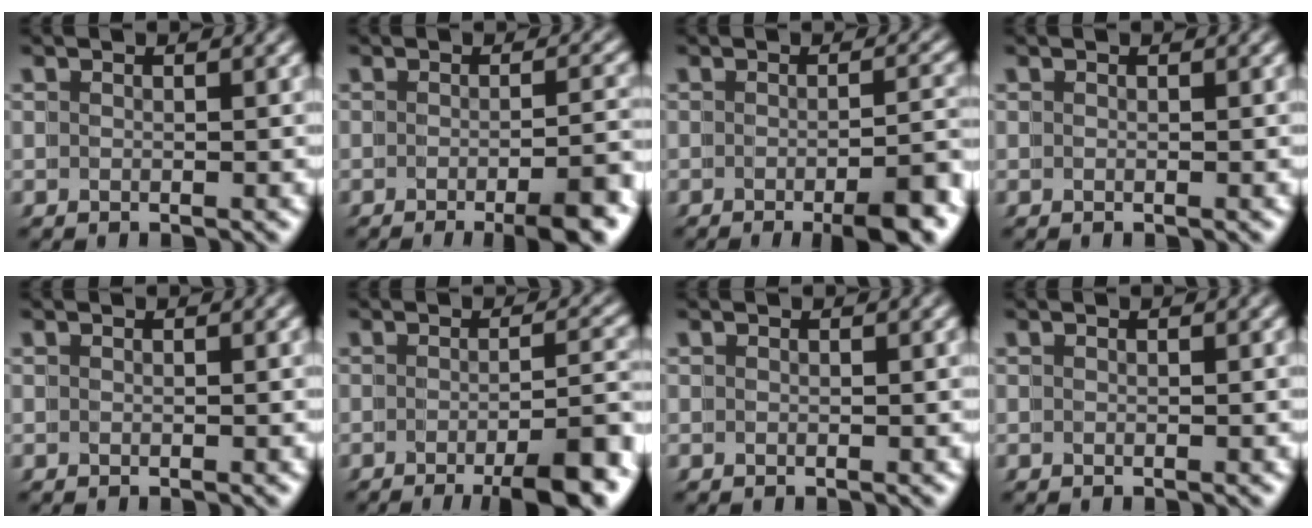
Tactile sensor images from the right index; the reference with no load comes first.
{"total": 5.1, "force": [-3.7, -0.2, 3.5], "torque": [-0.029, -0.003, -0.054]}
{"total": 4.9, "force": [-3.5, -0.2, 3.3], "torque": [-0.025, -0.003, -0.053]}
{"total": 0.0}
{"total": 0.0}
{"total": 6.7, "force": [-5.0, -0.3, 4.6], "torque": [-0.044, -0.009, -0.068]}
{"total": 0.0}
{"total": 0.0}